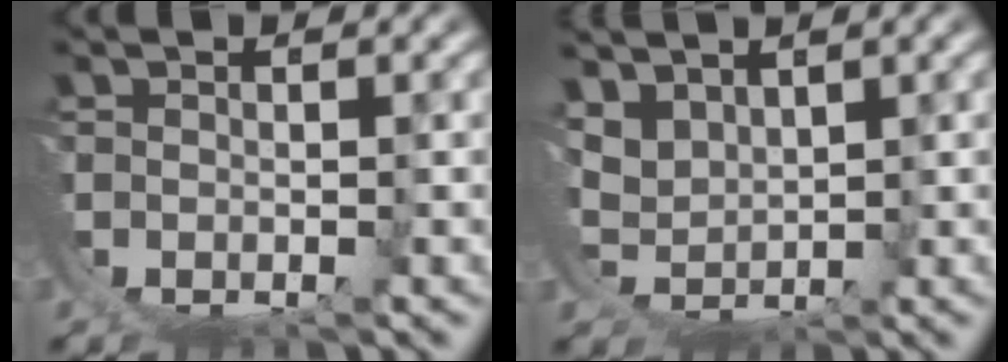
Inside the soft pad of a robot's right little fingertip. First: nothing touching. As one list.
[{"total": 3.9, "force": [1.9, 2.6, 2.2], "torque": [-0.069, -0.024, 0.046]}]